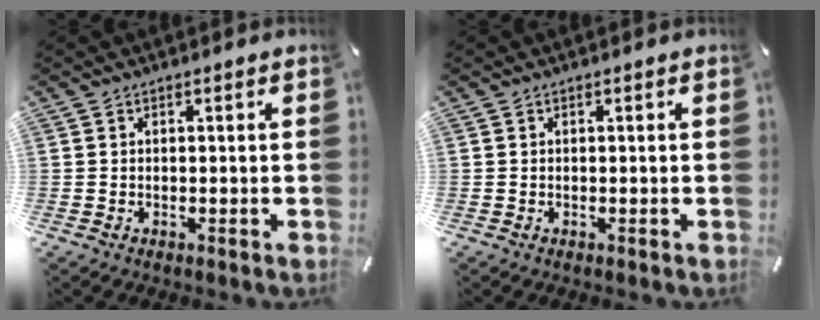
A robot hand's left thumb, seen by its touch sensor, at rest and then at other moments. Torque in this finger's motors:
{"motor_torque": [0.00, 0.00, -0.03, 0.07, 0.00]}